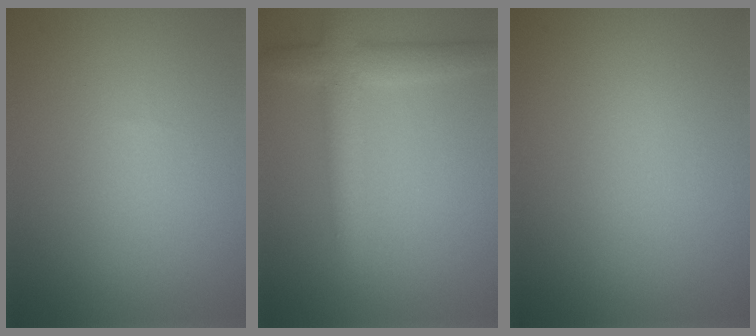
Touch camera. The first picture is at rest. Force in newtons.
{"total": 2.9, "press": 2.9, "slide": 0.1}
{"total": 0.0}